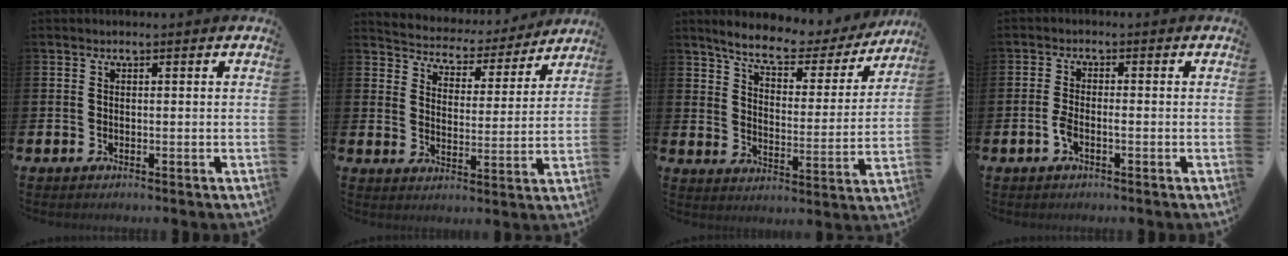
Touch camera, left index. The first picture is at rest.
{"total": 4.6, "force": [4.3, 1.6, 0.0], "torque": [-0.027, -0.042, 0.070]}
{"total": 7.7, "force": [7.0, 1.9, 2.8], "torque": [-0.086, -0.048, 0.117]}
{"total": 1.9, "force": [-0.8, 0.6, 1.6], "torque": [-0.030, 0.001, -0.016]}